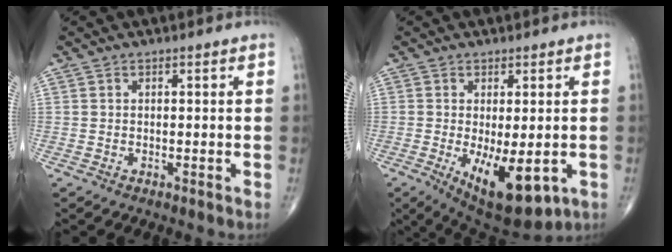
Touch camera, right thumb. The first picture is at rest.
{"total": 12.3, "force": [-3.5, 5.1, 10.6], "torque": [-0.153, -0.021, -0.034]}